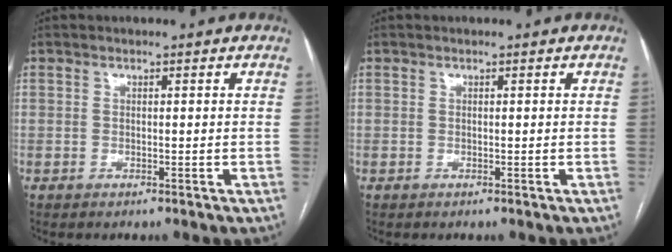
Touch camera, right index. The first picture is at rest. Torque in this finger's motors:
{"motor_torque": [0.00, 0.00, 0.00, 0.00]}